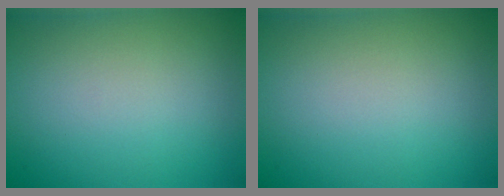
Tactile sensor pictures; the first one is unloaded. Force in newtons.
{"total": 0.0}